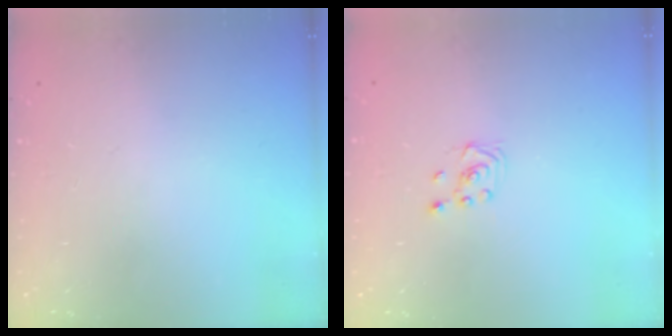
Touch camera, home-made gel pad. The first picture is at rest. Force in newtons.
{"total": 1.9, "press": 1.7, "slide": 0.8}